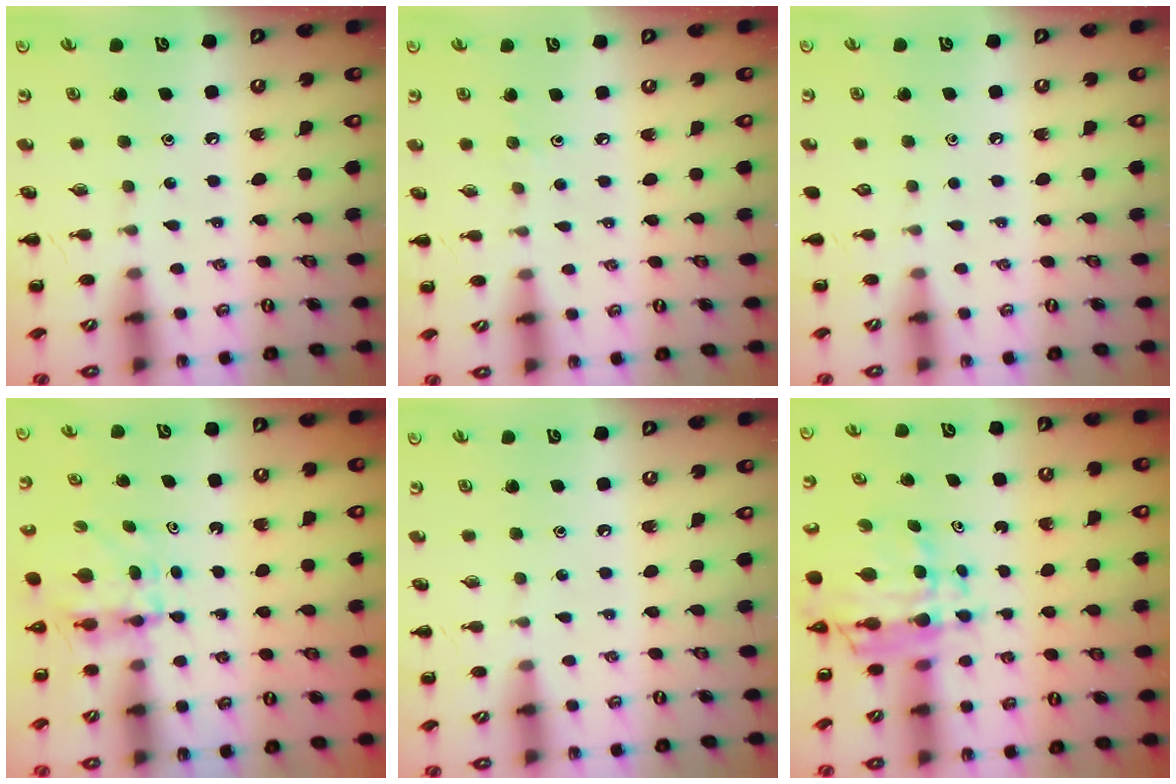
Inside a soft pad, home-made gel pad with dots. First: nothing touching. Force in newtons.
{"total": 2.4, "press": 2.2, "slide": 1.0}
{"total": 0.0}
{"total": 3.9, "press": 3.9, "slide": 0.3}
{"total": 0.0}
{"total": 8.8, "press": 8.3, "slide": 3.0}